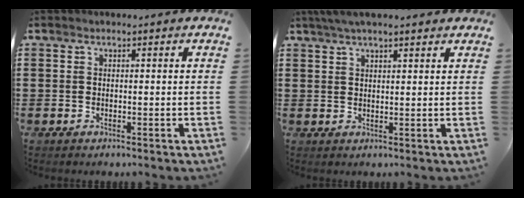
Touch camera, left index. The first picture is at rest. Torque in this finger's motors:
{"motor_torque": [1.50, -0.64, 0.32, 0.16]}